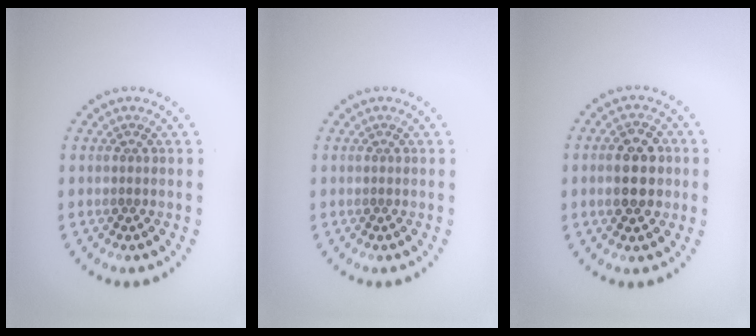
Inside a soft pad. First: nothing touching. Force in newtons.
{"total": 0.0}
{"total": 4.5, "press": 4.5, "slide": 0.4}